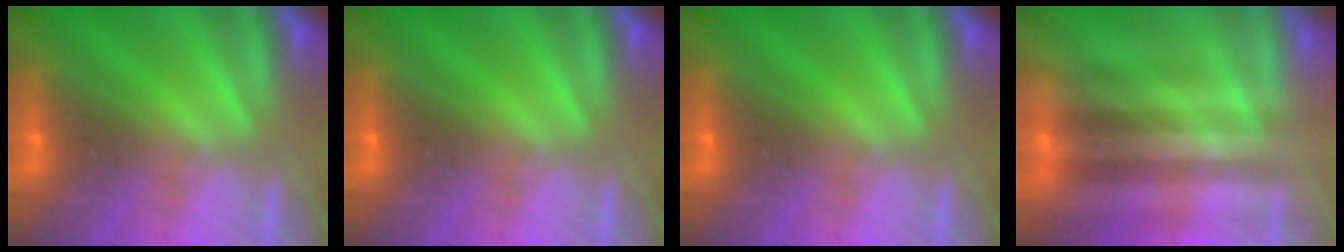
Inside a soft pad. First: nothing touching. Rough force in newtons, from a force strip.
{"total": 0.0}
{"total": 0.0}
{"total": 1.9}